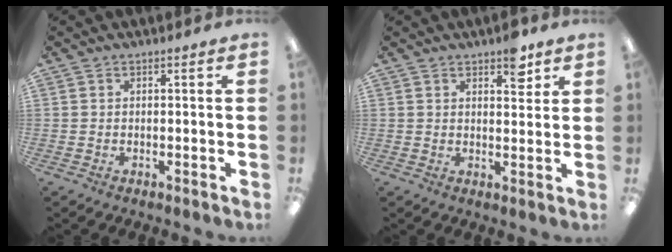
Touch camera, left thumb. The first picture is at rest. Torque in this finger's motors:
{"motor_torque": [0.61, 0.11, 0.39, -0.15, 0.13]}